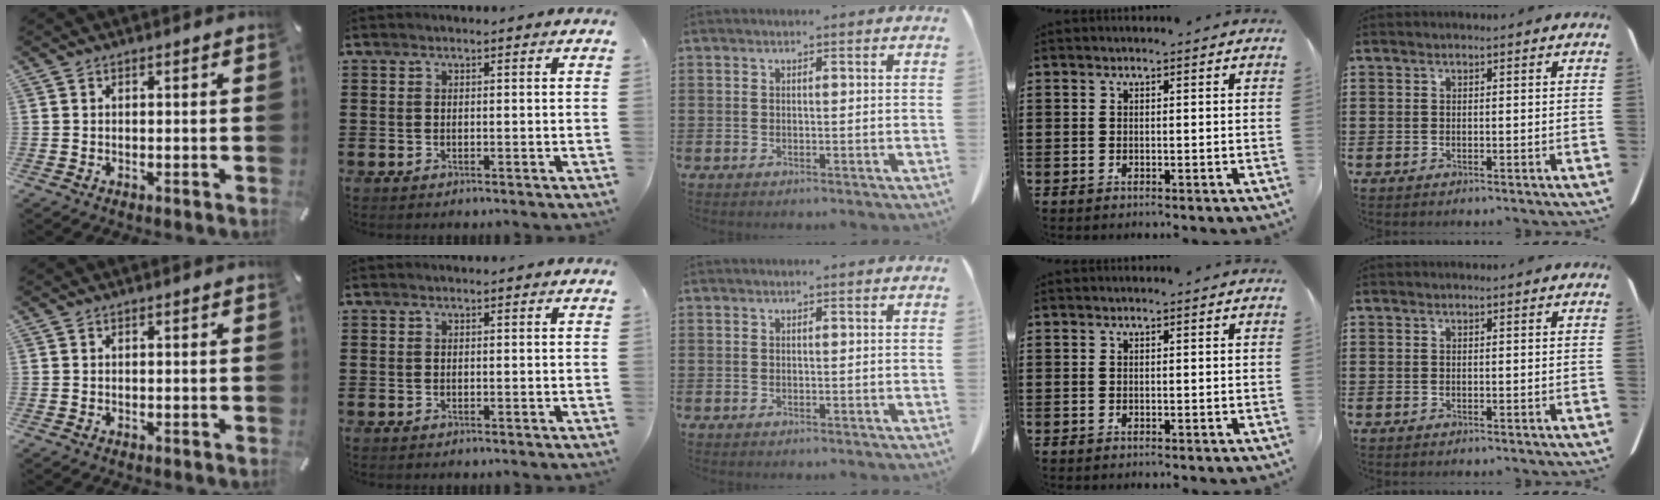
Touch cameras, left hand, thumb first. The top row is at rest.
{}